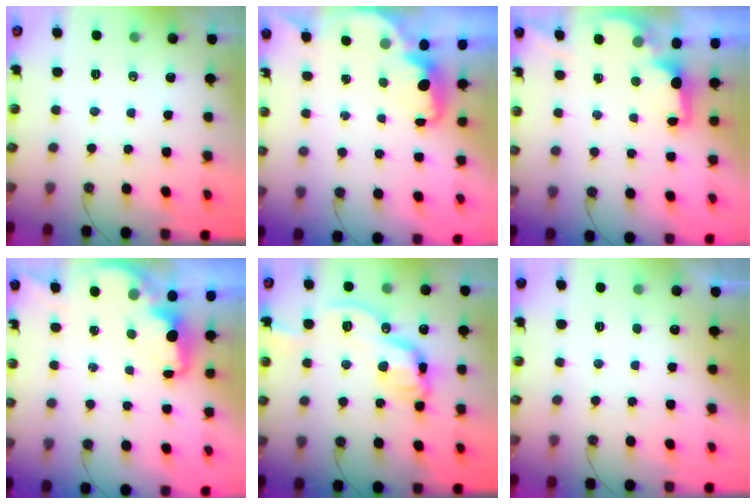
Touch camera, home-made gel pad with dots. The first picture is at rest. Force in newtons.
{"total": 2.2, "press": 2.1, "slide": 0.6}
{"total": 2.0, "press": 1.9, "slide": 0.8}
{"total": 2.2, "press": 2.0, "slide": 0.8}
{"total": 15.9, "press": 15.9, "slide": 0.5}
{"total": 0.7, "press": 0.2, "slide": 0.7}